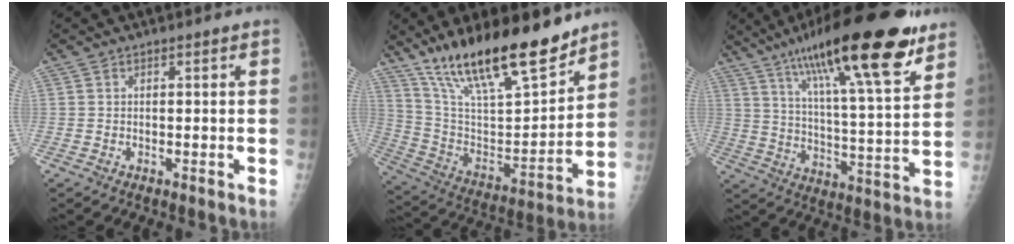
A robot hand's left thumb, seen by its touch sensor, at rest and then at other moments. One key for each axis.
{"total": 24.1, "fx": 17.7, "fy": 6.4, "fz": 15.0, "tx": -0.228, "ty": -0.077, "tz": 0.313}
{"total": 25.9, "fx": 16.2, "fy": 5.1, "fz": 19.5, "tx": -0.303, "ty": -0.045, "tz": 0.260}